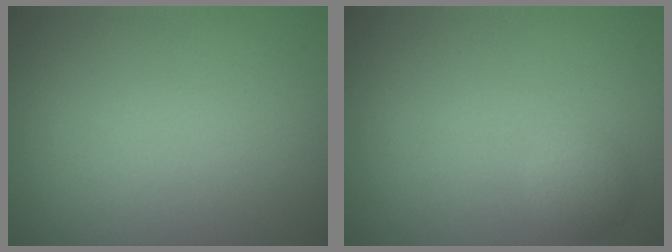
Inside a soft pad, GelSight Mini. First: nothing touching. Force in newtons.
{"total": 1.5, "press": 1.5, "slide": 0.1}